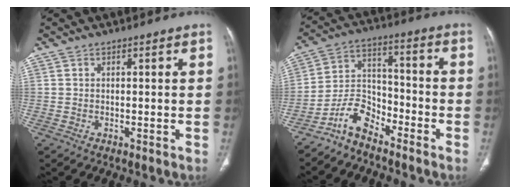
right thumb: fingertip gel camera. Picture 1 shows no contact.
{"total": 8.3, "force": [-6.5, 4.1, 3.1], "torque": [-0.051, 0.069, -0.135]}